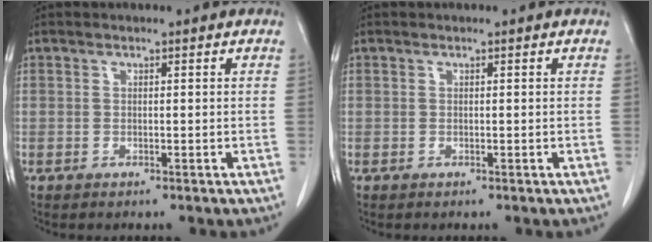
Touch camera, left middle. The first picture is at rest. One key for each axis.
{"total": 0.0}